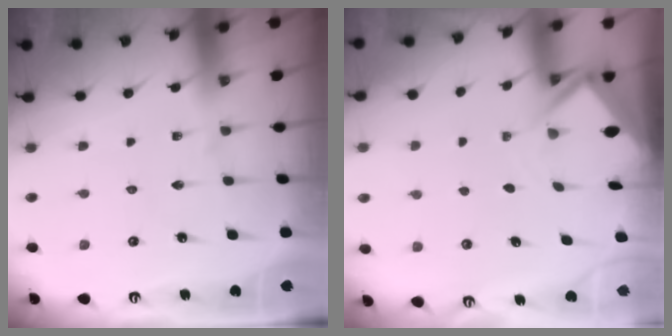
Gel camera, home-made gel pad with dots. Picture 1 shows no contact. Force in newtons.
{"total": 3.3, "press": 3.3, "slide": 0.3}